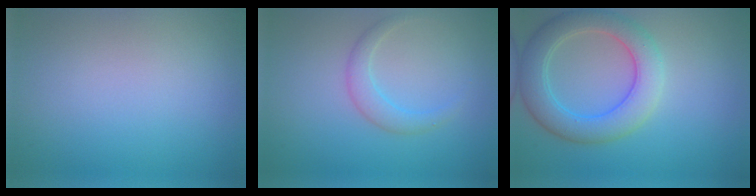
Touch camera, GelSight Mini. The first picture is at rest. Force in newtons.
{"total": 1.8, "press": 1.8, "slide": 0.1}
{"total": 5.5, "press": 5.5, "slide": 0.1}